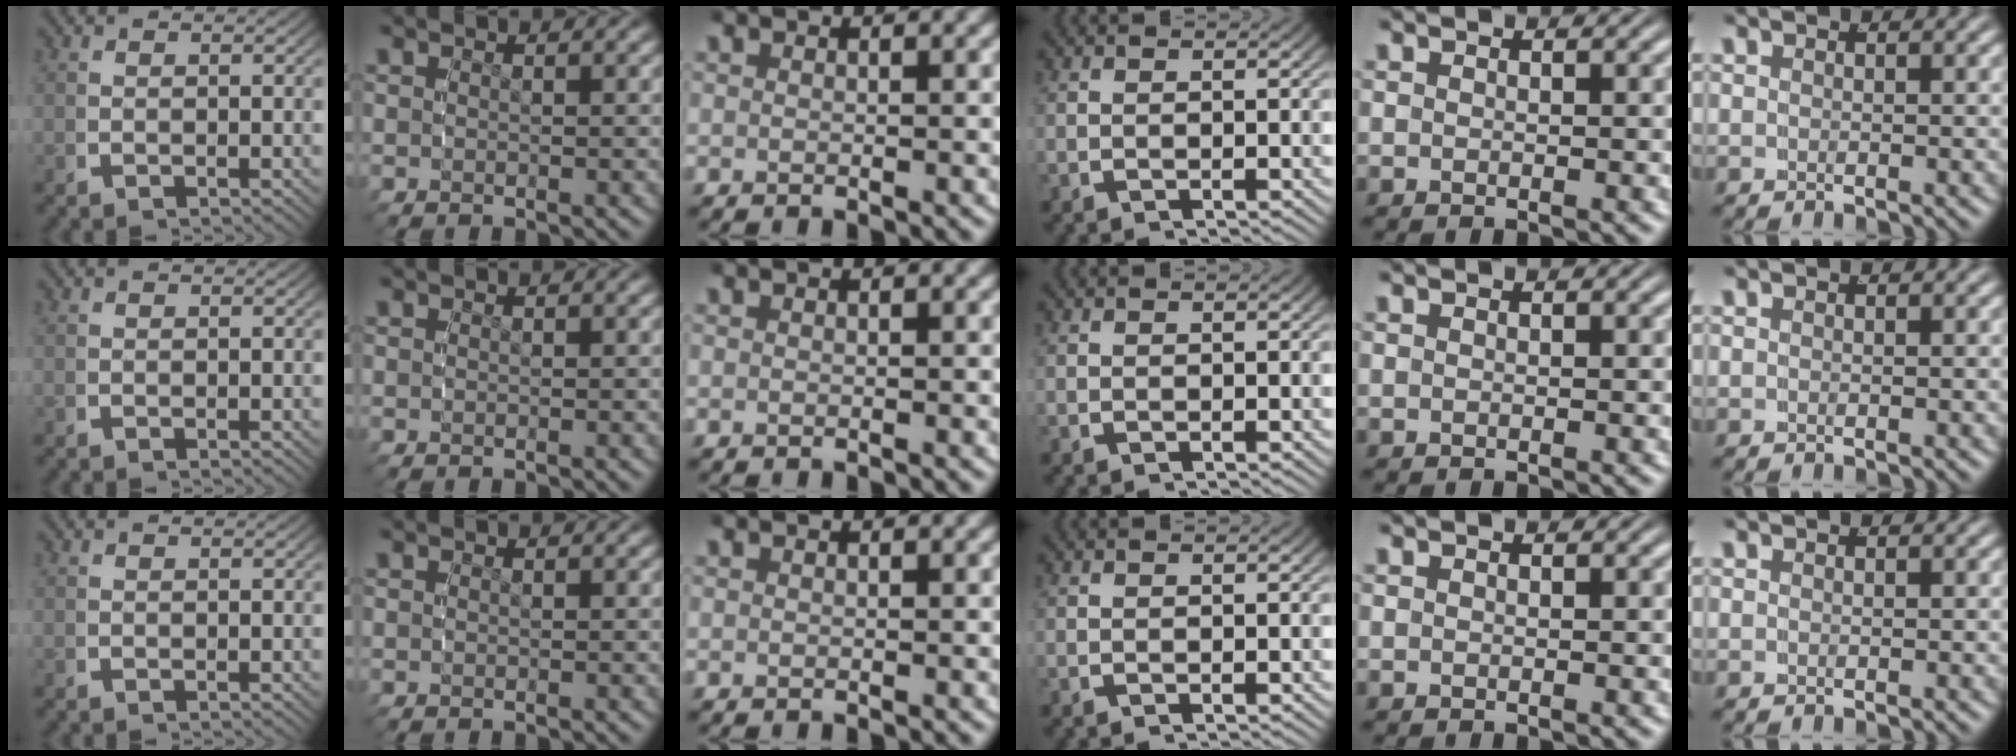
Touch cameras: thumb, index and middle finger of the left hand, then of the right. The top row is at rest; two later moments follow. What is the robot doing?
{"motion": "reach", "object": "pen bag"}